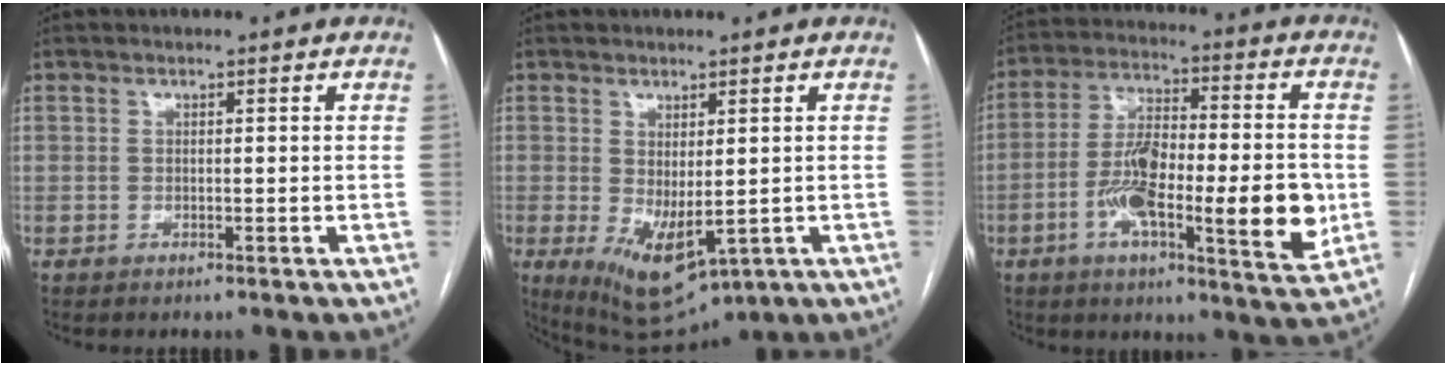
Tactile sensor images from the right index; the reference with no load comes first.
{"total": 10.0, "force": [-2.7, 4.4, 8.5], "torque": [-0.148, -0.022, -0.020]}
{"total": 17.5, "force": [-3.8, 4.2, 16.6], "torque": [-0.264, 0.007, -0.059]}